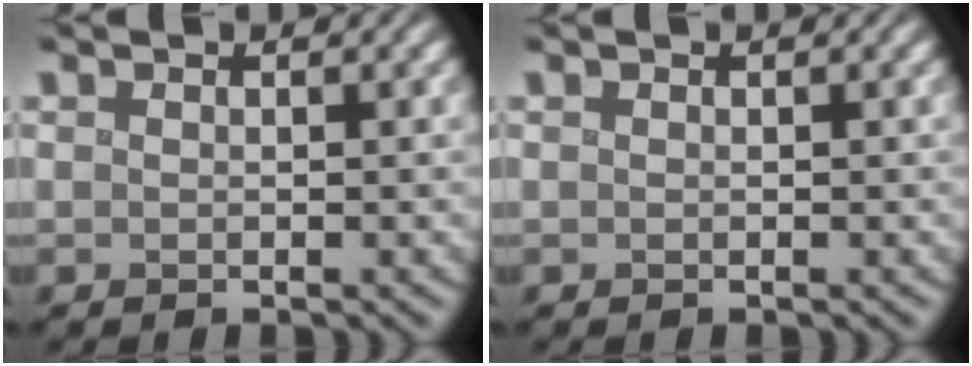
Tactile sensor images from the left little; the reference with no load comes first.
{"total": 0.0}